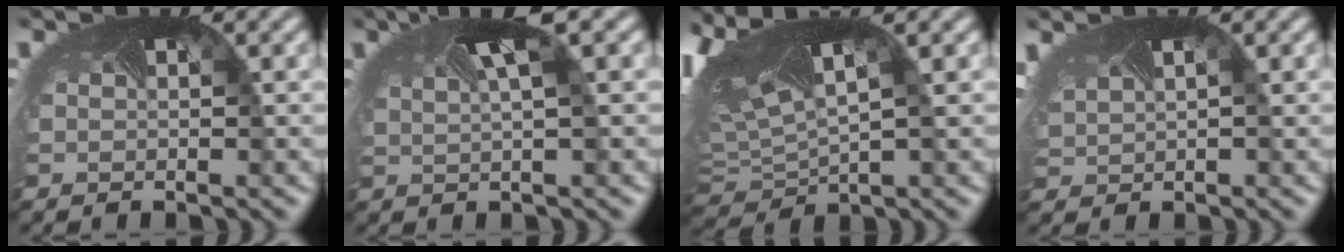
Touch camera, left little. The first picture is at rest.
{"total": 3.7, "force": [1.8, 0.6, 3.1], "torque": [-0.063, 0.005, 0.029]}
{"total": 12.9, "force": [3.7, 6.3, 10.6], "torque": [-0.220, 0.025, 0.080]}
{"total": 4.8, "force": [1.9, 2.7, 3.5], "torque": [-0.098, 0.016, 0.041]}